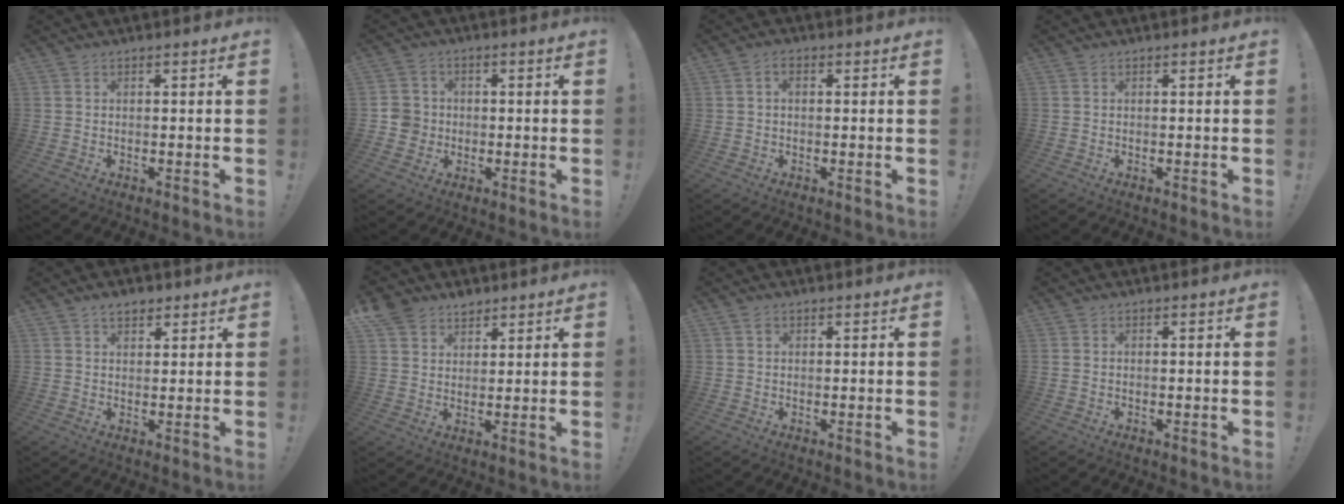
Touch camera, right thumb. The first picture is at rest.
{"total": 5.9, "force": [-1.1, 5.5, 1.8], "torque": [-0.037, 0.012, -0.020]}
{"total": 1.8, "force": [0.1, 1.2, 1.4], "torque": [-0.021, 0.004, 0.000]}
{"total": 0.0}
{"total": 3.7, "force": [2.5, 2.2, 1.5], "torque": [-0.014, -0.012, 0.044]}
{"total": 6.7, "force": [5.0, 4.4, 1.0], "torque": [-0.022, -0.032, 0.098]}
{"total": 0.7, "force": [0.5, 0.6, 0.1], "torque": [0.004, -0.002, 0.008]}
{"total": 0.0}